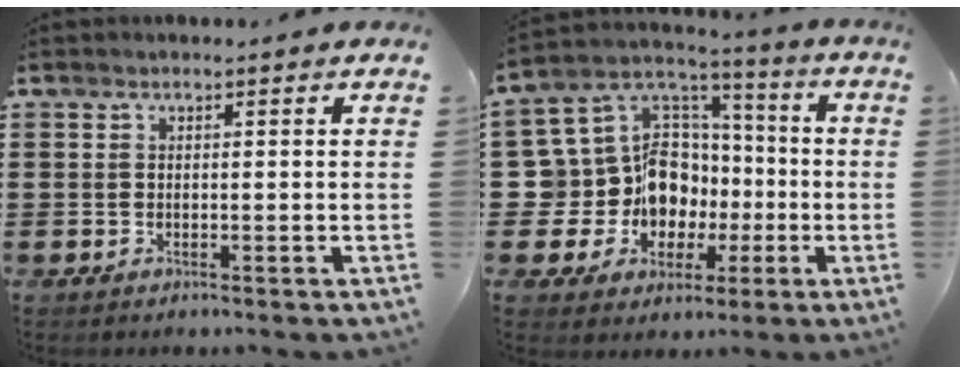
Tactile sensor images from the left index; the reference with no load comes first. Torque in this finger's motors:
{"motor_torque": [1.44, 0.70, 0.78, 0.08]}